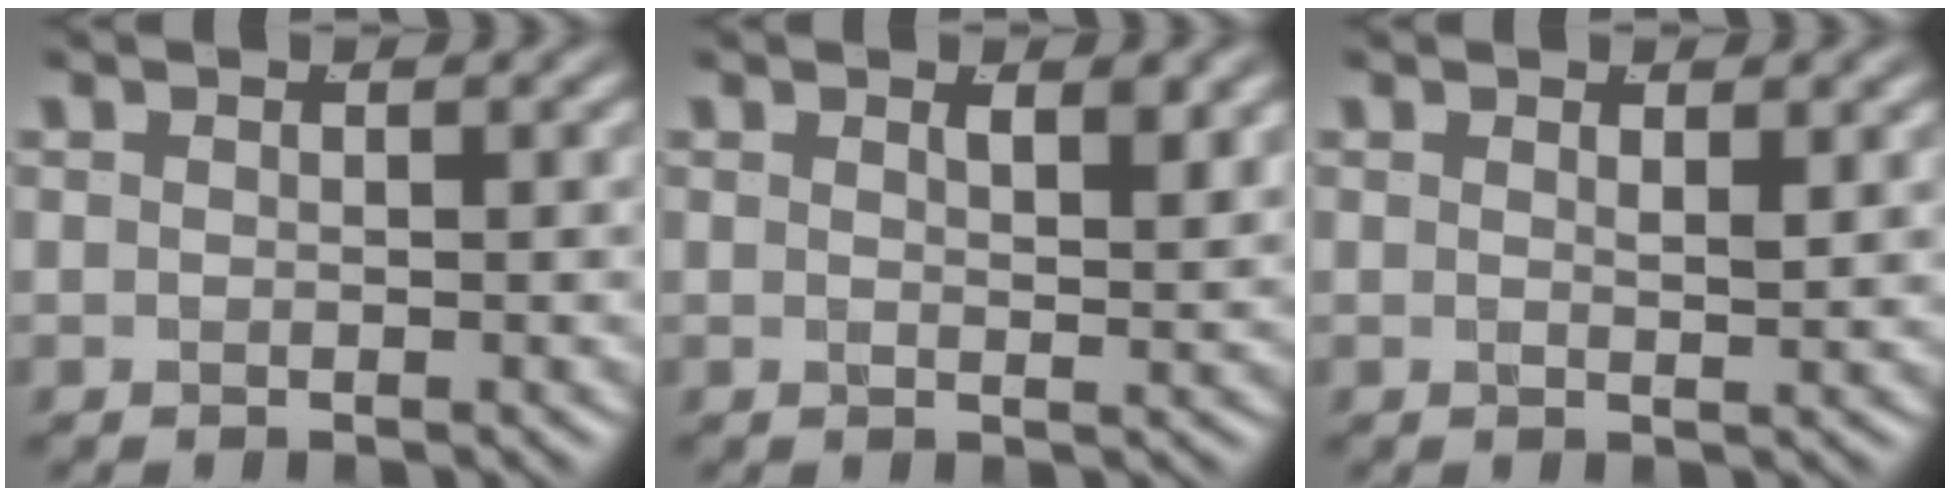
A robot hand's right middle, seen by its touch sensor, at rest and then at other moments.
{"total": 1.6, "force": [0.9, -0.6, 1.2], "torque": [-0.018, -0.009, 0.019]}
{"total": 1.2, "force": [0.7, -0.7, 0.7], "torque": [-0.010, -0.011, 0.016]}